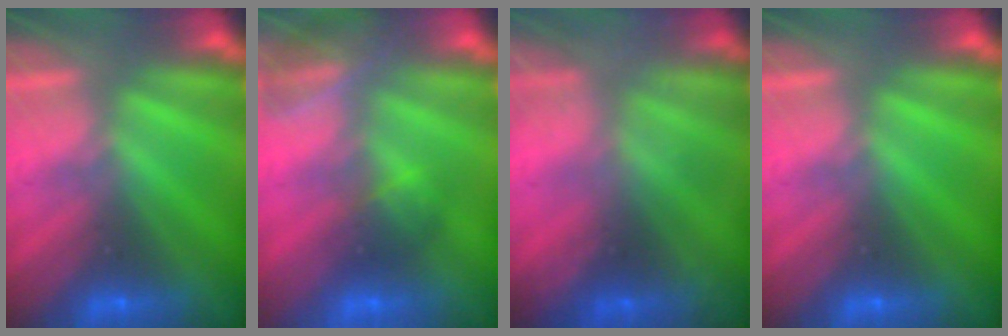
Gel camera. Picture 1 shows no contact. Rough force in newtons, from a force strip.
{"total": 3.3}
{"total": 1.5}
{"total": 0.0}